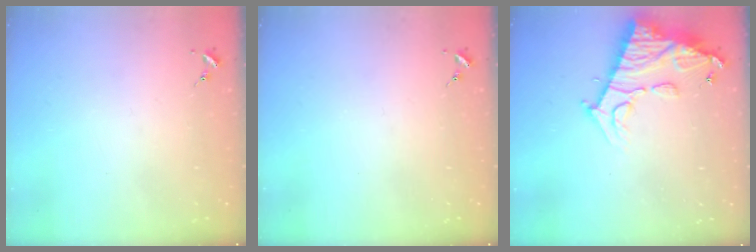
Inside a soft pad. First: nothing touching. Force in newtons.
{"total": 0.0}
{"total": 15.0, "press": 14.9, "slide": 1.6}